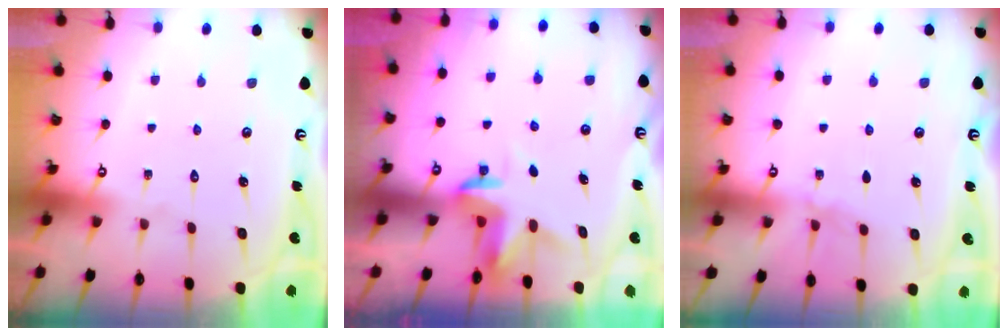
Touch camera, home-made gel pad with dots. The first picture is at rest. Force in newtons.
{"total": 3.5, "press": 3.5, "slide": 0.2}
{"total": 2.5, "press": 2.5, "slide": 0.5}